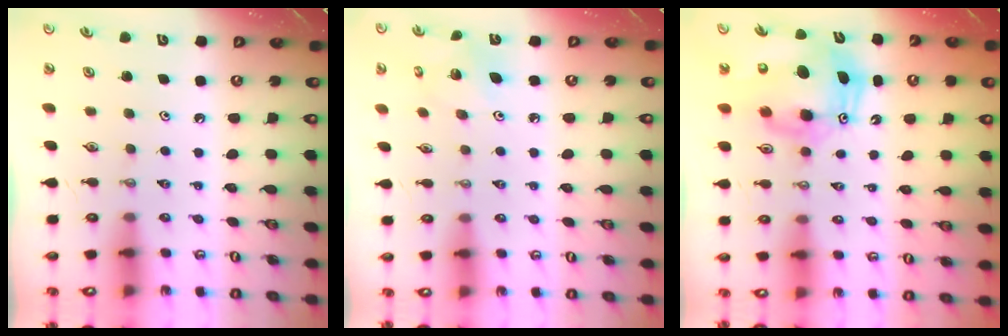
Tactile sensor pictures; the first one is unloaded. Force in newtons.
{"total": 5.5, "press": 5.5, "slide": 0.3}
{"total": 12.5, "press": 12.3, "slide": 2.4}